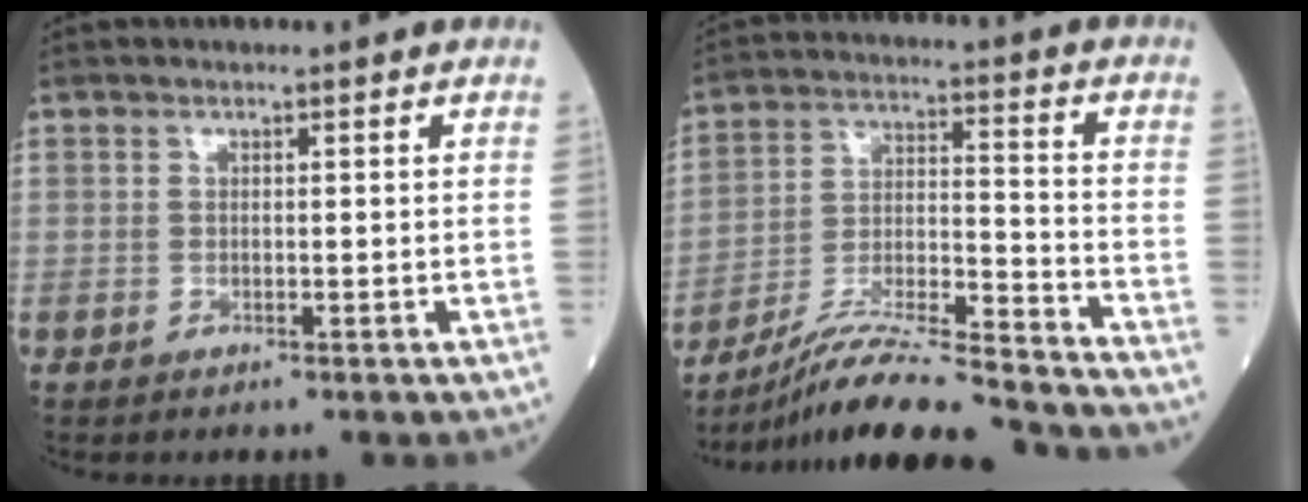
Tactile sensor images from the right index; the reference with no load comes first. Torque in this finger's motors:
{"motor_torque": [0.09, -0.40, 0.44, 0.10]}